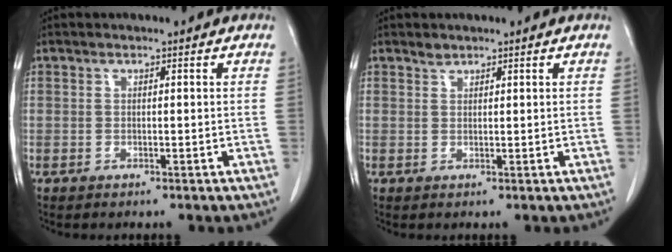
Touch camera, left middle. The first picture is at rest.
{"total": 0.8, "force": [0.7, 0.3, 0.0], "torque": [0.001, -0.002, 0.011]}